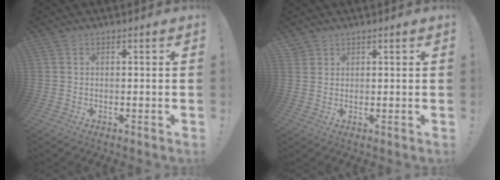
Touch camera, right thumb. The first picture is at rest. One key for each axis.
{"total": 2.3, "fx": 1.8, "fy": 1.4, "fz": 0.1, "tx": -0.002, "ty": -0.011, "tz": 0.035}